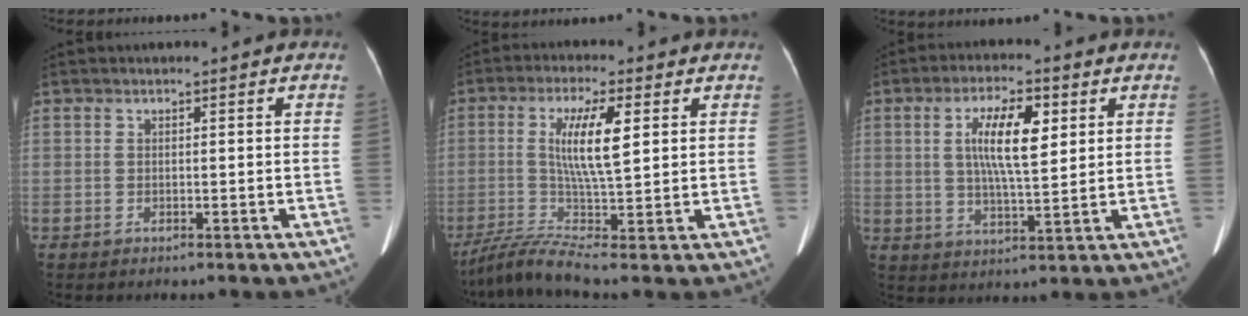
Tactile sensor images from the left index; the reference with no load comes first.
{"total": 10.7, "force": [-0.6, 0.5, 10.7], "torque": [-0.221, -0.001, -0.001]}
{"total": 8.6, "force": [2.1, 2.1, 8.1], "torque": [-0.148, -0.001, 0.042]}